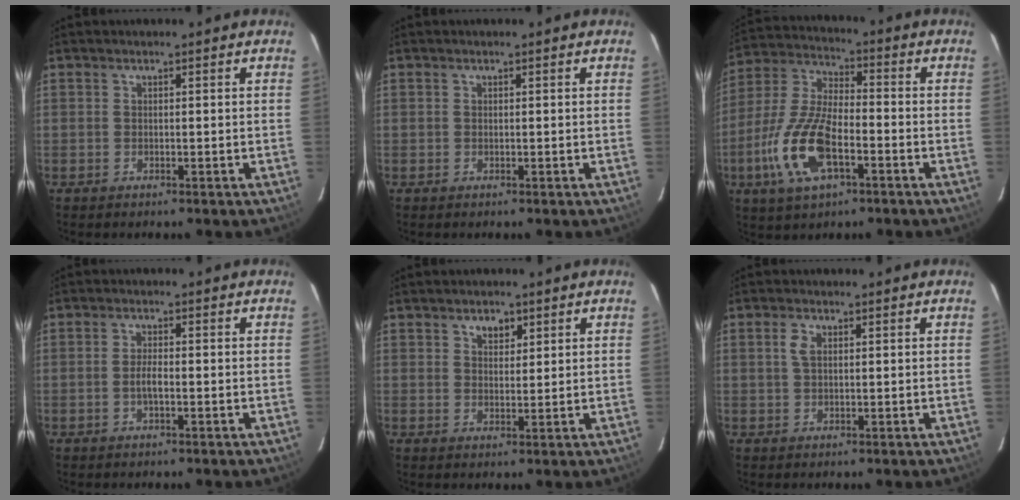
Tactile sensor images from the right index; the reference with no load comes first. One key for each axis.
{"total": 0.0}
{"total": 15.3, "fx": -5.6, "fy": 6.4, "fz": 12.7, "tx": -0.283, "ty": -0.006, "tz": -0.109}
{"total": 2.3, "fx": -0.7, "fy": 0.6, "fz": 2.1, "tx": -0.041, "ty": -0.001, "tz": -0.014}
{"total": 2.9, "fx": 1.7, "fy": 1.9, "fz": 1.4, "tx": -0.016, "ty": 0.003, "tz": 0.028}
{"total": 2.1, "fx": 0.6, "fy": 1.3, "fz": 1.6, "tx": -0.033, "ty": 0.005, "tz": 0.011}